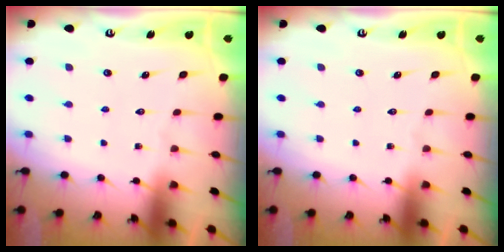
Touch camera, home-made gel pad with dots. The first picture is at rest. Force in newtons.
{"total": 0.0}